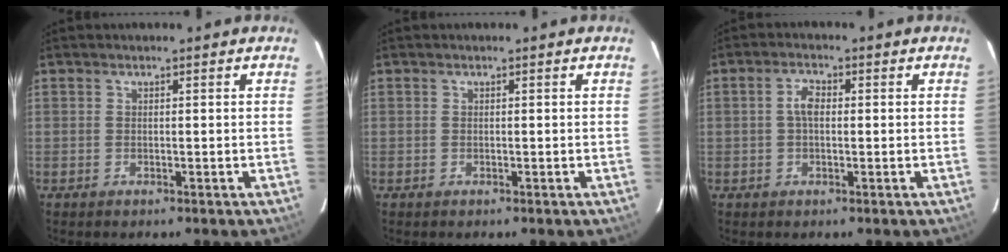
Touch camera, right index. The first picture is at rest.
{"total": 0.0}
{"total": 3.0, "force": [0.1, 1.5, 2.5], "torque": [-0.051, 0.009, 0.003]}